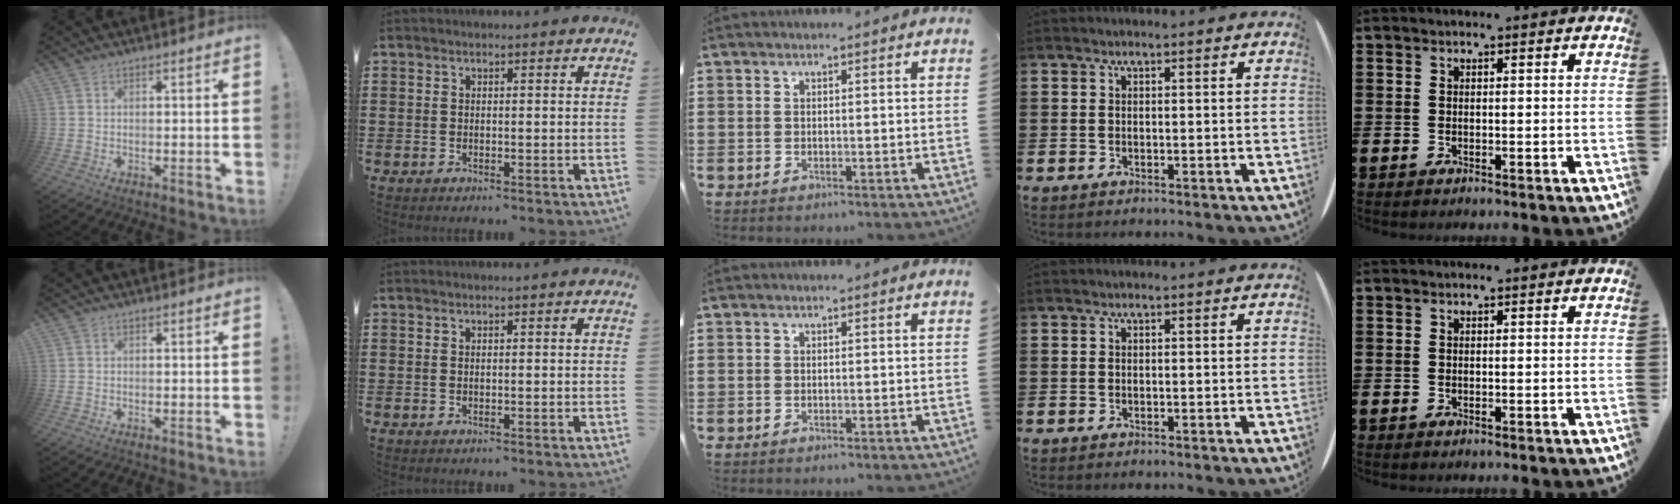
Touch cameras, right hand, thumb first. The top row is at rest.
{}